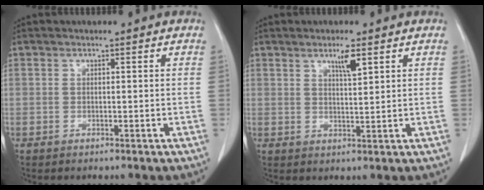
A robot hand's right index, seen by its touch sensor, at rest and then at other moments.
{"total": 3.2, "force": [1.9, 0.2, 2.6], "torque": [-0.046, -0.004, 0.034]}